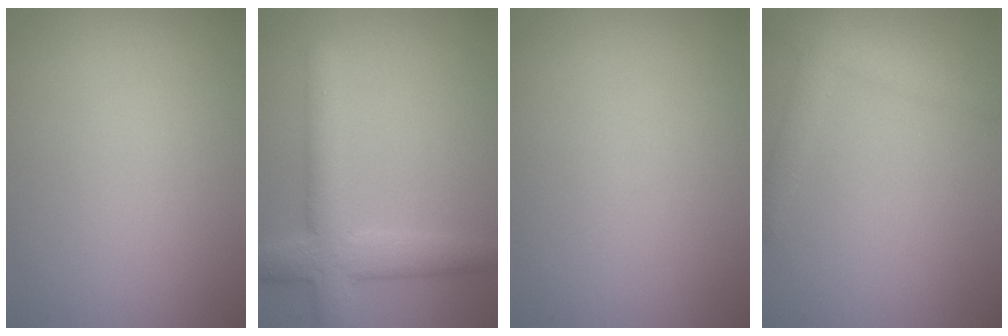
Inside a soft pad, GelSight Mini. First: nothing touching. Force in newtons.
{"total": 5.4, "press": 5.4, "slide": 0.3}
{"total": 0.0}
{"total": 2.9, "press": 2.9, "slide": 0.1}